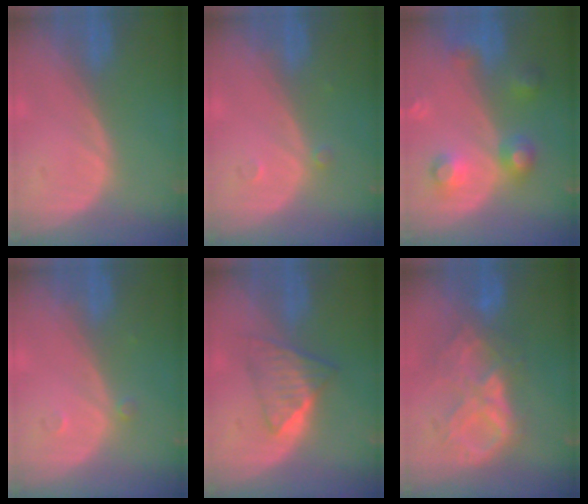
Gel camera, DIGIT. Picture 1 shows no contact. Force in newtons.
{"total": 0.8, "press": 0.8, "slide": 0.1}
{"total": 6.1, "press": 6.0, "slide": 0.3}
{"total": 0.8, "press": 0.8, "slide": 0.1}
{"total": 5.8, "press": 5.1, "slide": 2.7}
{"total": 8.8, "press": 7.6, "slide": 4.3}